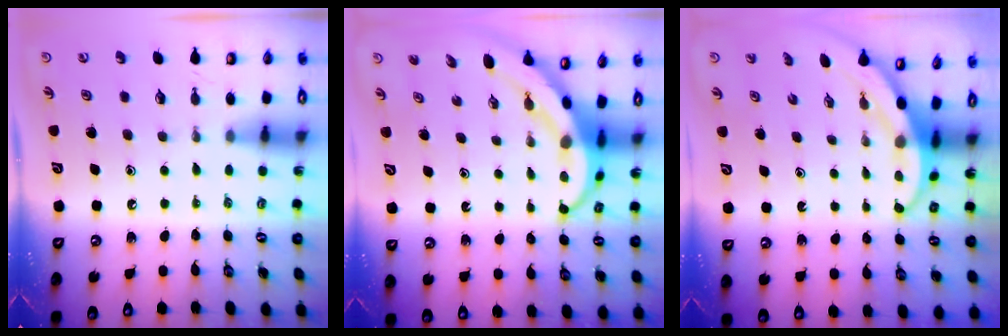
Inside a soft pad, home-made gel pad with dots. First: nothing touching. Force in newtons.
{"total": 6.3, "press": 6.1, "slide": 1.4}
{"total": 3.5, "press": 3.5, "slide": 0.1}